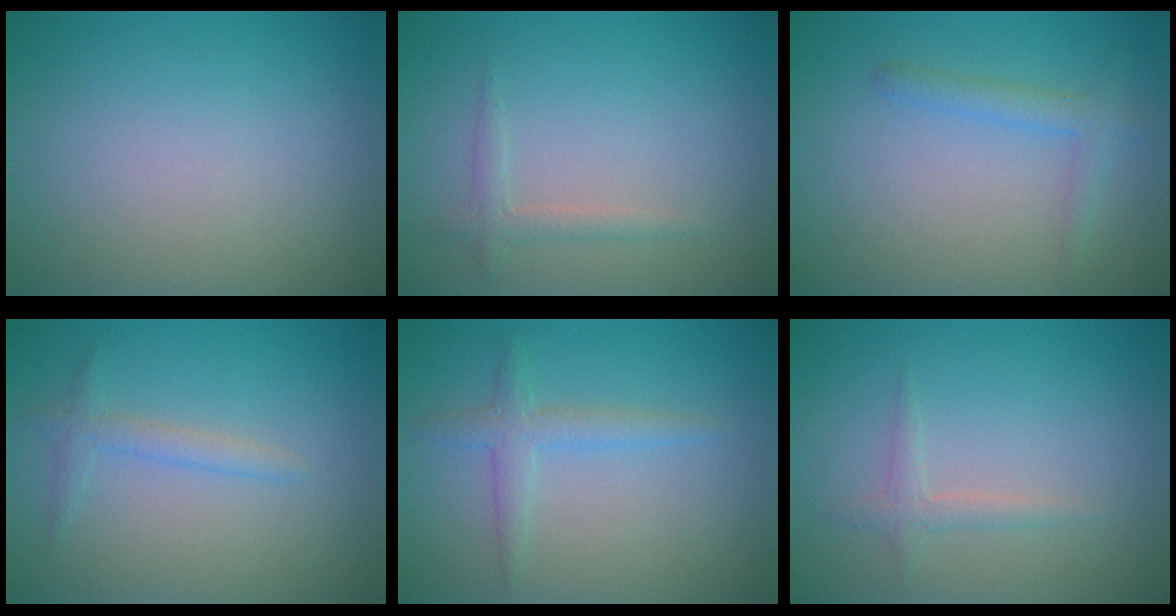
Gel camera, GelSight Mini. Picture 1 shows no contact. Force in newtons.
{"total": 1.3, "press": 1.3, "slide": 0.0}
{"total": 1.9, "press": 1.9, "slide": 0.1}
{"total": 1.6, "press": 1.6, "slide": 0.1}
{"total": 2.1, "press": 2.1, "slide": 0.1}
{"total": 1.3, "press": 1.3, "slide": 0.0}